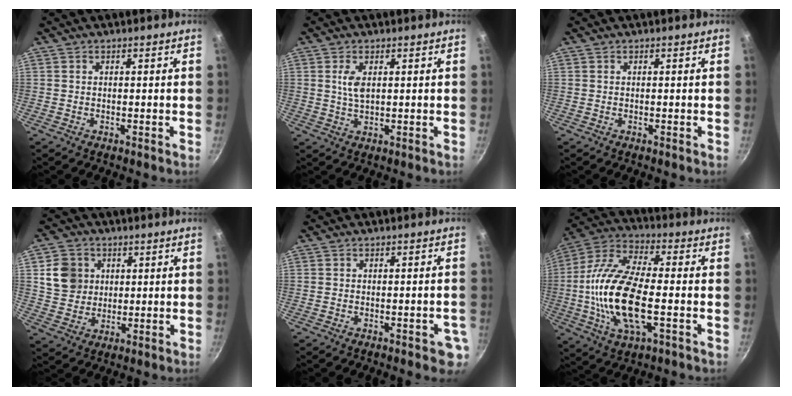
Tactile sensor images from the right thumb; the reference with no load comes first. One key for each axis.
{"total": 3.5, "fx": 1.0, "fy": 1.7, "fz": 2.9, "tx": -0.054, "ty": -0.007, "tz": 0.020}
{"total": 0.0}
{"total": 8.7, "fx": 2.2, "fy": 7.7, "fz": 3.3, "tx": -0.030, "ty": 0.000, "tz": 0.041}
{"total": 4.5, "fx": -1.8, "fy": 2.1, "fz": 3.6, "tx": -0.030, "ty": 0.012, "tz": -0.017}
{"total": 19.4, "fx": -2.7, "fy": 8.2, "fz": 17.4, "tx": -0.338, "ty": 0.021, "tz": -0.068}